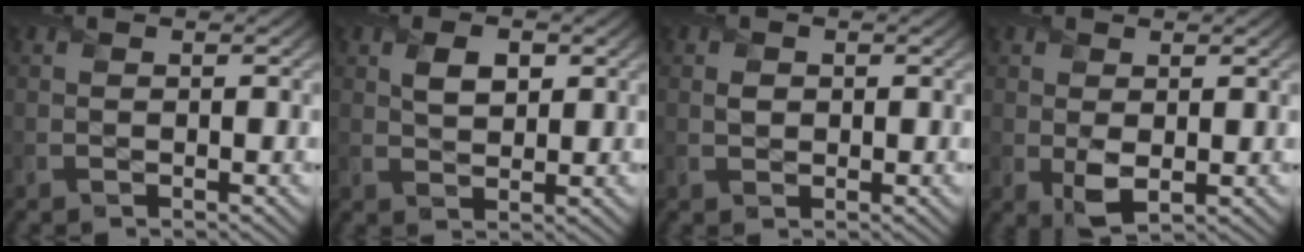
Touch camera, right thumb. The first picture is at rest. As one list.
[{"total": 3.5, "force": [1.2, 2.2, 2.4], "torque": [-0.048, -0.003, 0.022]}, {"total": 1.3, "force": [0.2, 1.2, 0.5], "torque": [-0.013, -0.004, 0.003]}, {"total": 2.9, "force": [0.2, 1.9, 2.1], "torque": [-0.049, -0.010, 0.007]}]